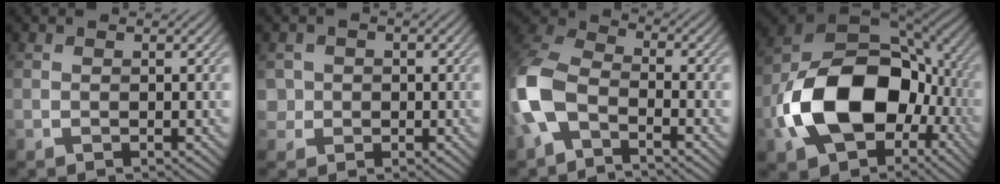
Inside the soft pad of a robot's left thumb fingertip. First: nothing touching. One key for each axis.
{"total": 2.5, "fx": 0.0, "fy": 2.5, "fz": 0.4, "tx": -0.013, "ty": -0.005, "tz": -0.002}
{"total": 9.6, "fx": -3.8, "fy": 5.5, "fz": 6.9, "tx": -0.175, "ty": -0.003, "tz": -0.096}
{"total": 17.4, "fx": -4.4, "fy": 11.5, "fz": 12.2, "tx": -0.231, "ty": -0.016, "tz": -0.091}